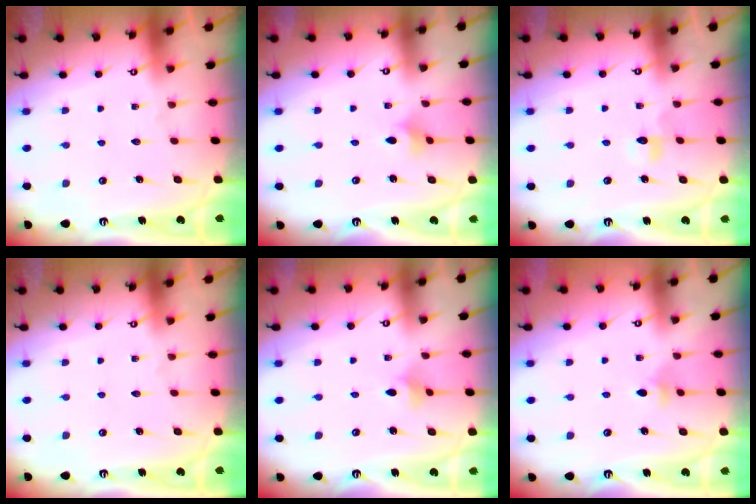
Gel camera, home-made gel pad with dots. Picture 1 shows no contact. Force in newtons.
{"total": 2.9, "press": 2.8, "slide": 0.6}
{"total": 3.3, "press": 3.3, "slide": 0.6}
{"total": 0.0}
{"total": 2.8, "press": 2.8, "slide": 0.5}
{"total": 4.0, "press": 3.9, "slide": 1.0}